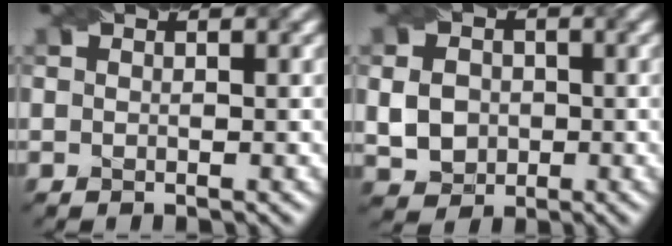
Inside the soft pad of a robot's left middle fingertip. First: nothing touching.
{"total": 3.9, "force": [-0.5, 3.2, 2.0], "torque": [-0.048, 0.000, -0.013]}